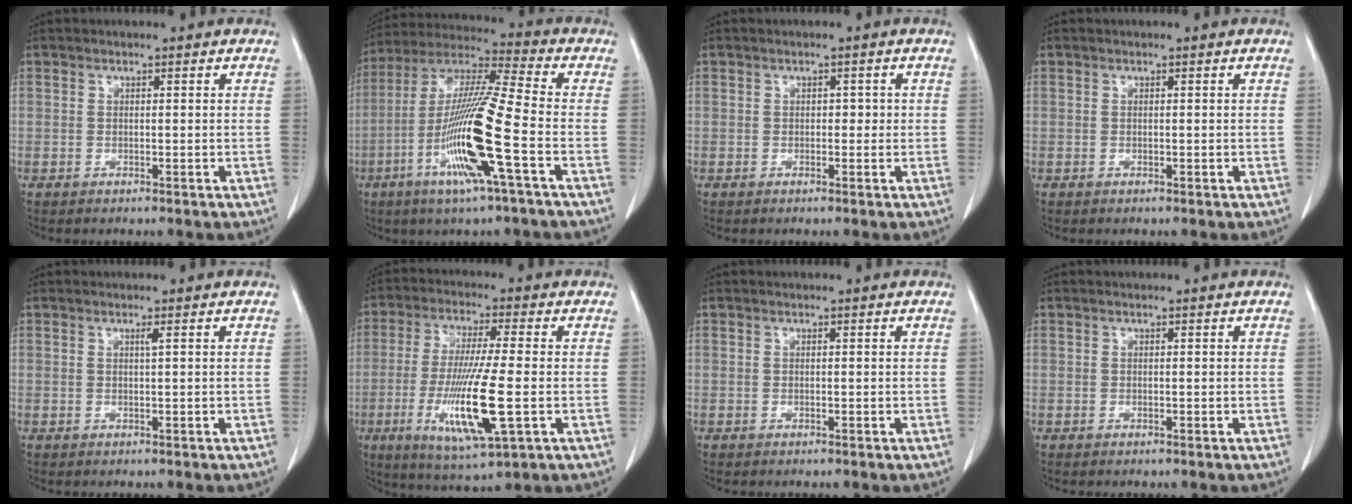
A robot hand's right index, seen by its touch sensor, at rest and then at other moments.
{"total": 16.7, "force": [-5.5, -0.4, 15.7], "torque": [-0.317, -0.016, -0.114]}
{"total": 1.2, "force": [0.0, 0.9, 0.9], "torque": [-0.007, 0.008, -0.001]}
{"total": 0.0}
{"total": 0.7, "force": [0.3, -0.2, 0.6], "torque": [-0.016, -0.002, 0.008]}
{"total": 13.9, "force": [-3.4, 1.1, 13.4], "torque": [-0.267, -0.027, -0.059]}
{"total": 0.0}
{"total": 0.0}